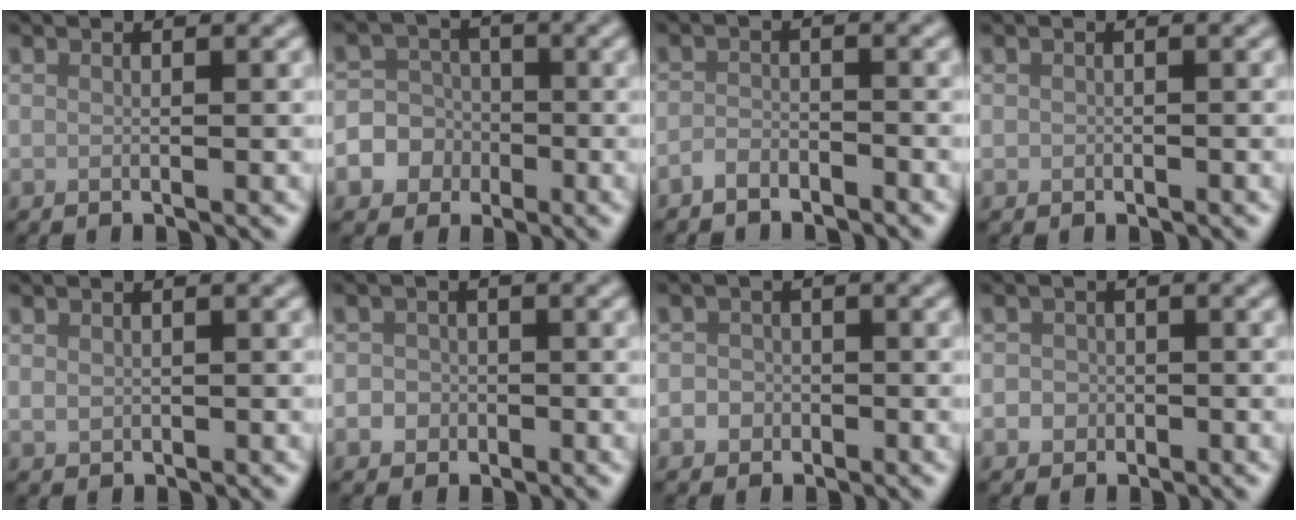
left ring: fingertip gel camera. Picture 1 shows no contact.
{"total": 8.0, "force": [-2.7, 7.5, 1.3], "torque": [-0.026, -0.004, -0.074]}
{"total": 1.8, "force": [-1.6, 0.7, 0.4], "torque": [-0.006, 0.003, -0.035]}
{"total": 0.5, "force": [-0.1, 0.5, 0.0], "torque": [0.005, -0.006, -0.003]}
{"total": 0.9, "force": [0.1, 0.8, 0.4], "torque": [-0.007, -0.003, 0.005]}
{"total": 2.4, "force": [-0.8, 2.2, 0.5], "torque": [0.014, 0.004, -0.025]}
{"total": 1.9, "force": [-0.7, 1.8, 0.4], "torque": [0.014, 0.004, -0.021]}
{"total": 1.9, "force": [-0.6, 1.8, 0.4], "torque": [0.012, 0.005, -0.018]}